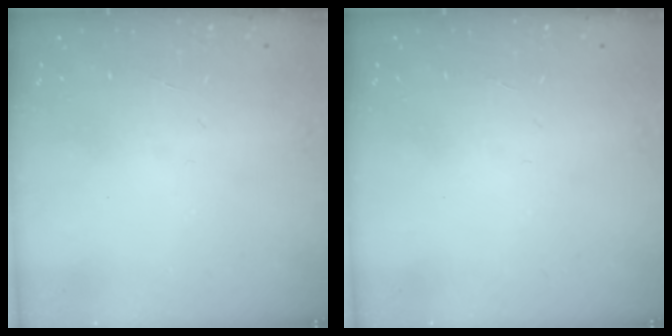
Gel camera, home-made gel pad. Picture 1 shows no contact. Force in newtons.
{"total": 0.0}